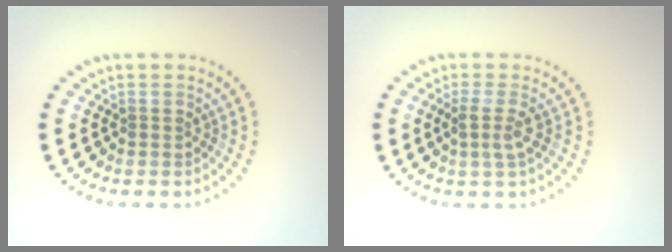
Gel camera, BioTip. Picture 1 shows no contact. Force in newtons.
{"total": 2.0, "press": 1.5, "slide": 1.3}